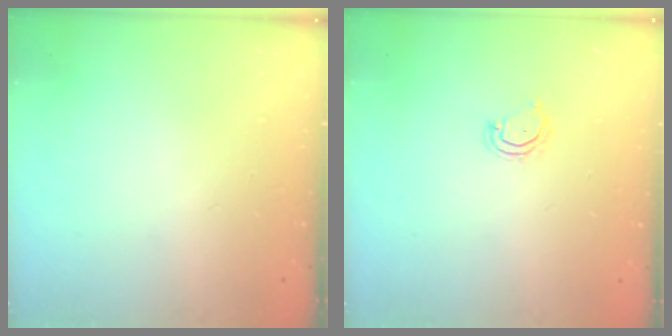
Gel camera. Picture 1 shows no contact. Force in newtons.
{"total": 4.0, "press": 4.0, "slide": 0.3}